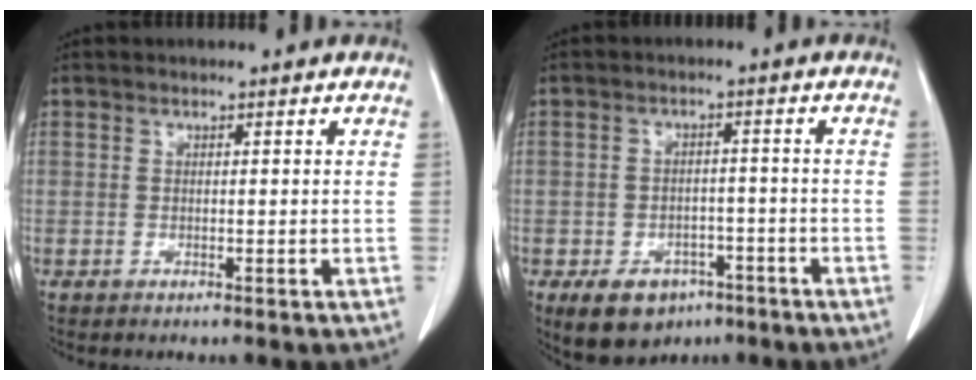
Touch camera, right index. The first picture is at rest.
{"total": 8.4, "force": [-5.1, 5.4, 3.8], "torque": [-0.063, 0.006, -0.070]}